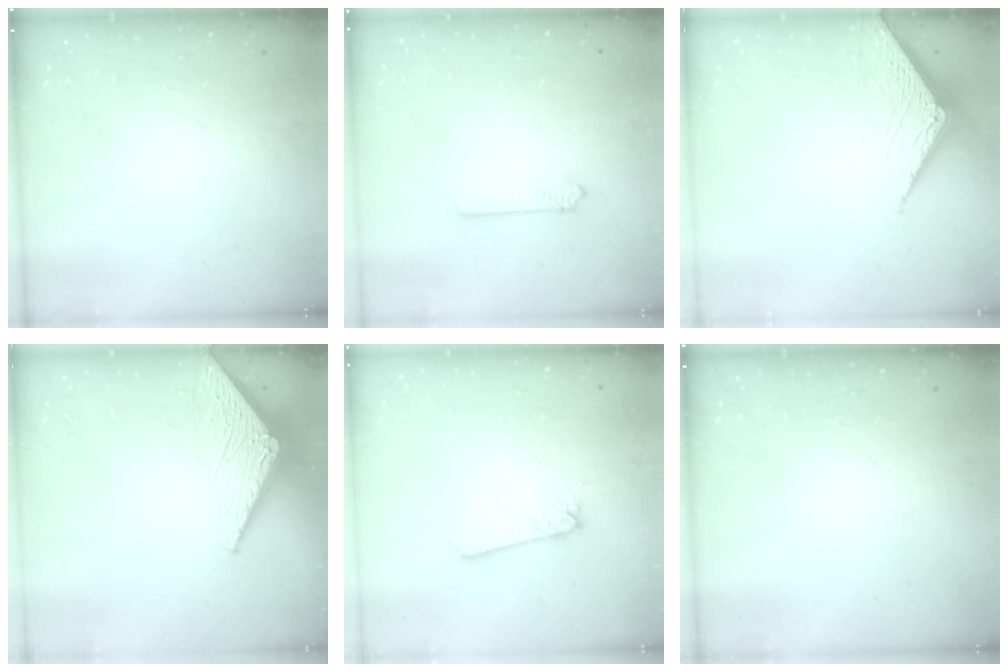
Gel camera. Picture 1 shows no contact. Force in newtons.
{"total": 2.9, "press": 2.9, "slide": 0.4}
{"total": 4.0, "press": 3.9, "slide": 0.5}
{"total": 2.9, "press": 2.9, "slide": 0.3}
{"total": 2.2, "press": 2.2, "slide": 0.1}
{"total": 0.0}